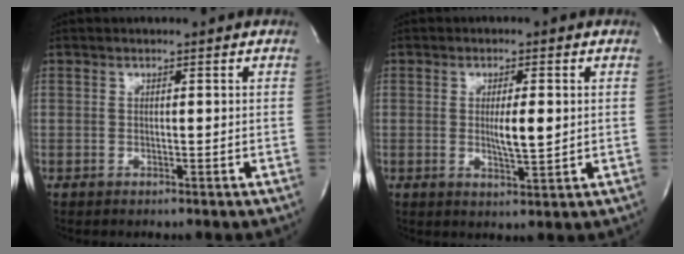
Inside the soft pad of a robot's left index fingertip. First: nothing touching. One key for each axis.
{"total": 4.2, "fx": 0.1, "fy": 0.6, "fz": 4.1, "tx": -0.073, "ty": -0.006, "tz": 0.004}